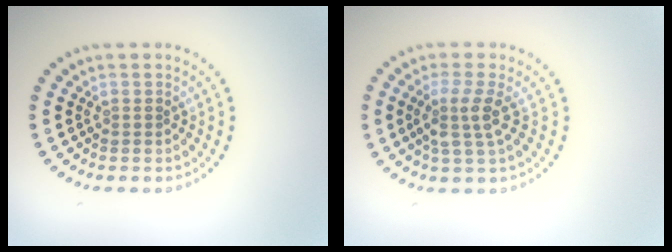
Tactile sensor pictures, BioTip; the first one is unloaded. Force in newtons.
{"total": 2.7, "press": 2.2, "slide": 1.6}